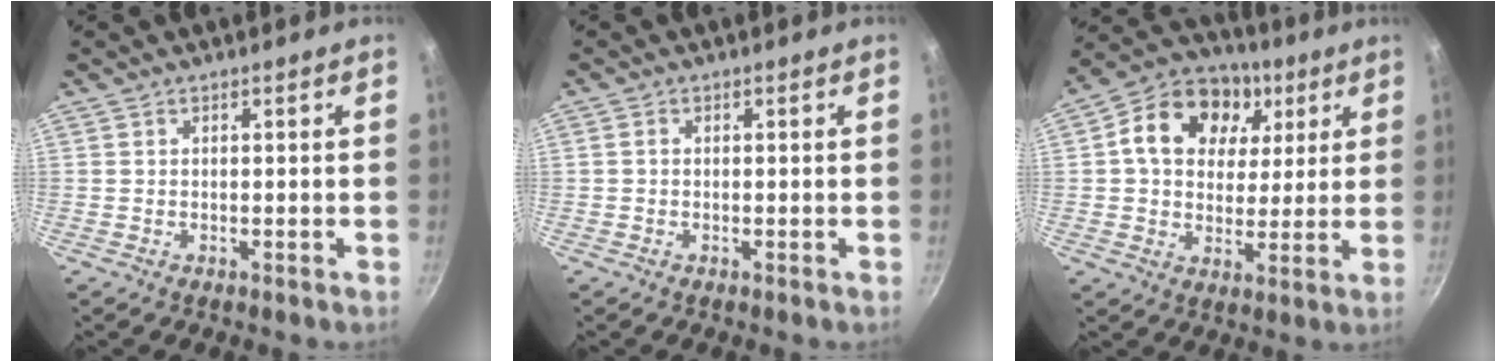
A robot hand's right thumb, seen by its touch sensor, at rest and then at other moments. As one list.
[{"total": 0.8, "force": [0.0, 0.7, 0.4], "torque": [-0.006, 0.005, -0.002]}, {"total": 17.2, "force": [5.2, 13.1, 9.8], "torque": [-0.151, 0.010, 0.071]}]